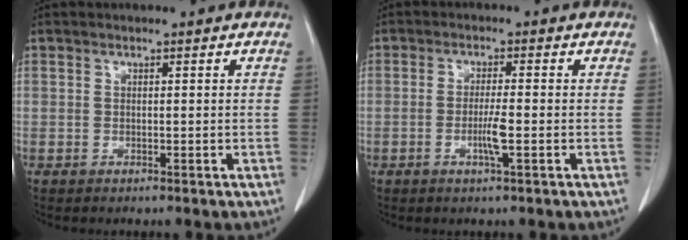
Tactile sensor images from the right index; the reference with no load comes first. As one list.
[{"total": 3.5, "force": [-1.0, -0.1, 3.4], "torque": [-0.066, -0.005, -0.019]}]